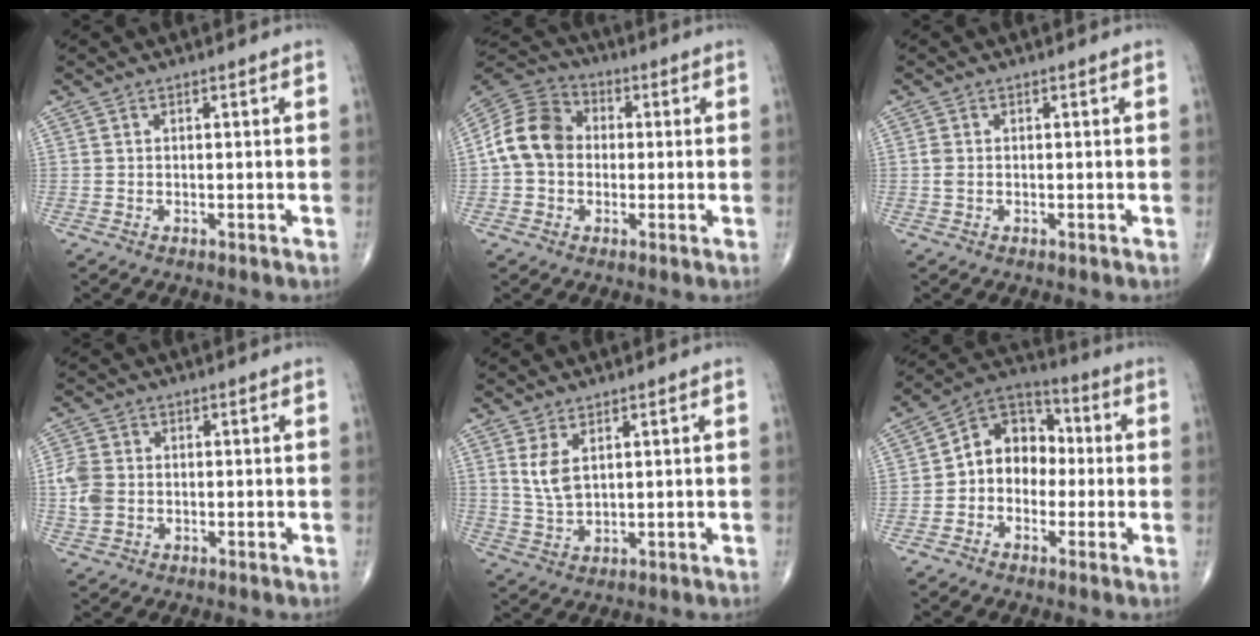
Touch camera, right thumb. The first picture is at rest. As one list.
[{"total": 11.5, "force": [0.0, 9.3, 6.7], "torque": [-0.113, 0.032, -0.012]}, {"total": 1.2, "force": [-0.1, 0.8, 0.9], "torque": [-0.023, 0.002, -0.001]}, {"total": 5.9, "force": [-0.5, 4.7, 3.6], "torque": [-0.084, 0.005, -0.015]}, {"total": 4.9, "force": [1.9, 2.4, 3.8], "torque": [-0.073, -0.011, 0.049]}, {"total": 10.9, "force": [-0.8, 8.7, 6.6], "torque": [-0.067, 0.042, -0.032]}]